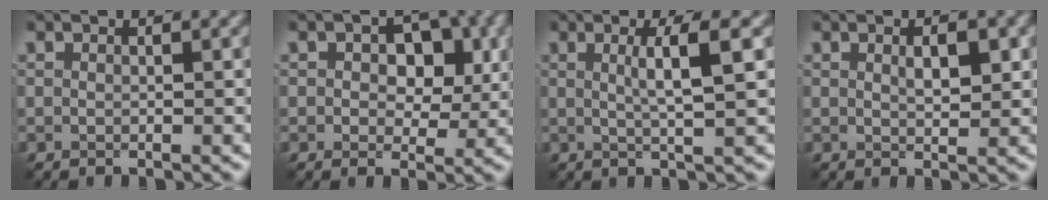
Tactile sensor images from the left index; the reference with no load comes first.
{"total": 5.1, "force": [1.1, 3.3, 3.8], "torque": [-0.047, -0.004, 0.007]}
{"total": 3.9, "force": [0.8, 0.8, 3.8], "torque": [-0.054, 0.003, 0.010]}
{"total": 2.3, "force": [0.7, 1.0, 1.9], "torque": [-0.029, -0.001, 0.014]}